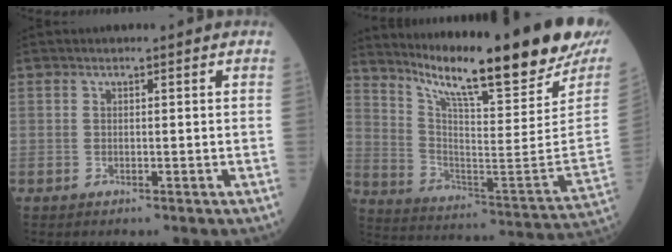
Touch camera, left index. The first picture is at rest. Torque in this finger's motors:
{"motor_torque": [0.35, -0.54, 0.89, 0.21]}